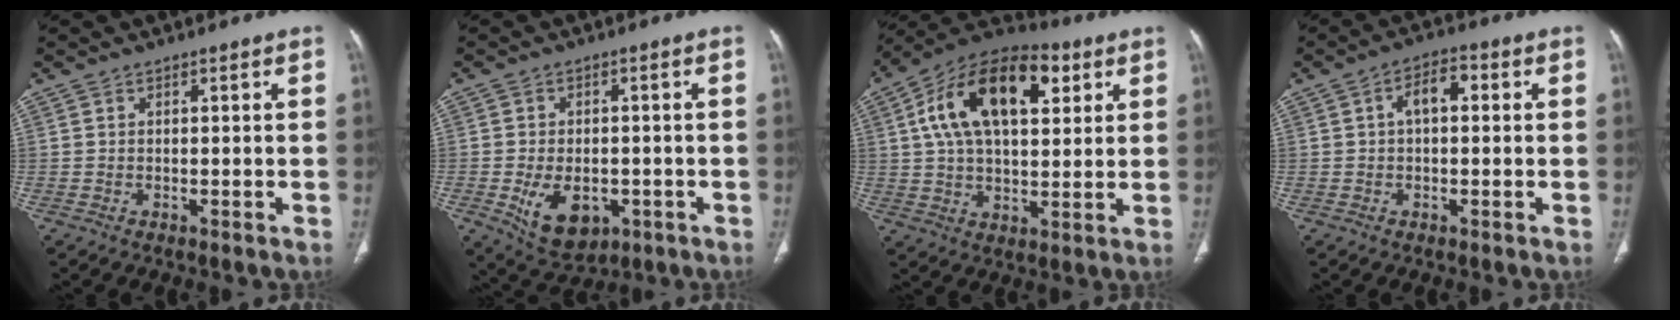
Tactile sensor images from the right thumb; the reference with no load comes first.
{"total": 9.3, "force": [-2.8, 6.2, 6.4], "torque": [-0.087, 0.004, -0.028]}
{"total": 21.0, "force": [6.8, 11.1, 16.5], "torque": [-0.258, 0.011, 0.106]}
{"total": 5.1, "force": [0.8, 2.7, 4.2], "torque": [-0.064, 0.020, 0.006]}